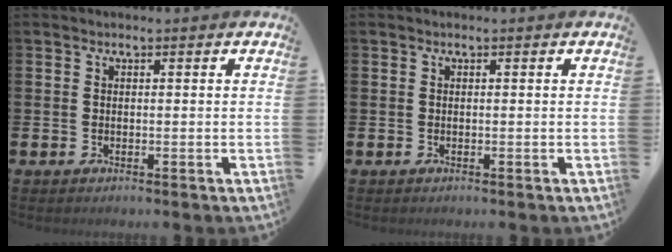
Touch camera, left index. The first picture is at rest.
{"total": 0.0}